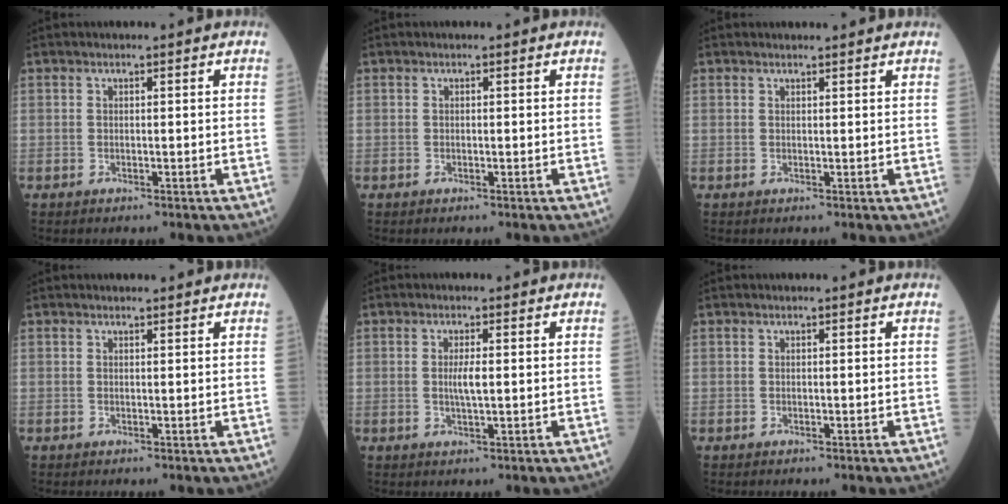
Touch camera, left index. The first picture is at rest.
{"total": 0.0}
{"total": 2.5, "force": [2.4, 0.3, 0.4], "torque": [-0.011, 0.009, 0.028]}
{"total": 1.7, "force": [1.6, 0.3, 0.3], "torque": [-0.011, 0.006, 0.018]}
{"total": 2.5, "force": [0.2, 0.3, 2.5], "torque": [-0.050, -0.002, 0.004]}
{"total": 0.0}